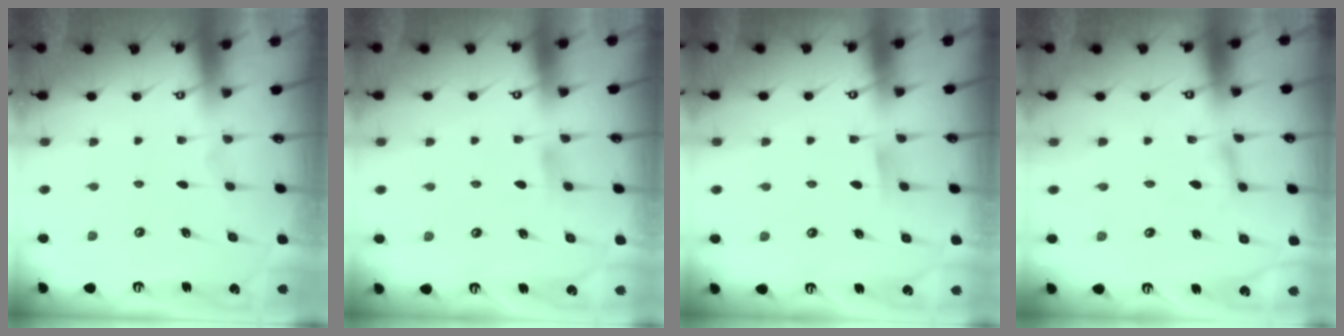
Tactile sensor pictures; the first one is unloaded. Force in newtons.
{"total": 3.1, "press": 3.1, "slide": 0.4}
{"total": 3.9, "press": 3.9, "slide": 0.6}
{"total": 2.1, "press": 2.1, "slide": 0.1}